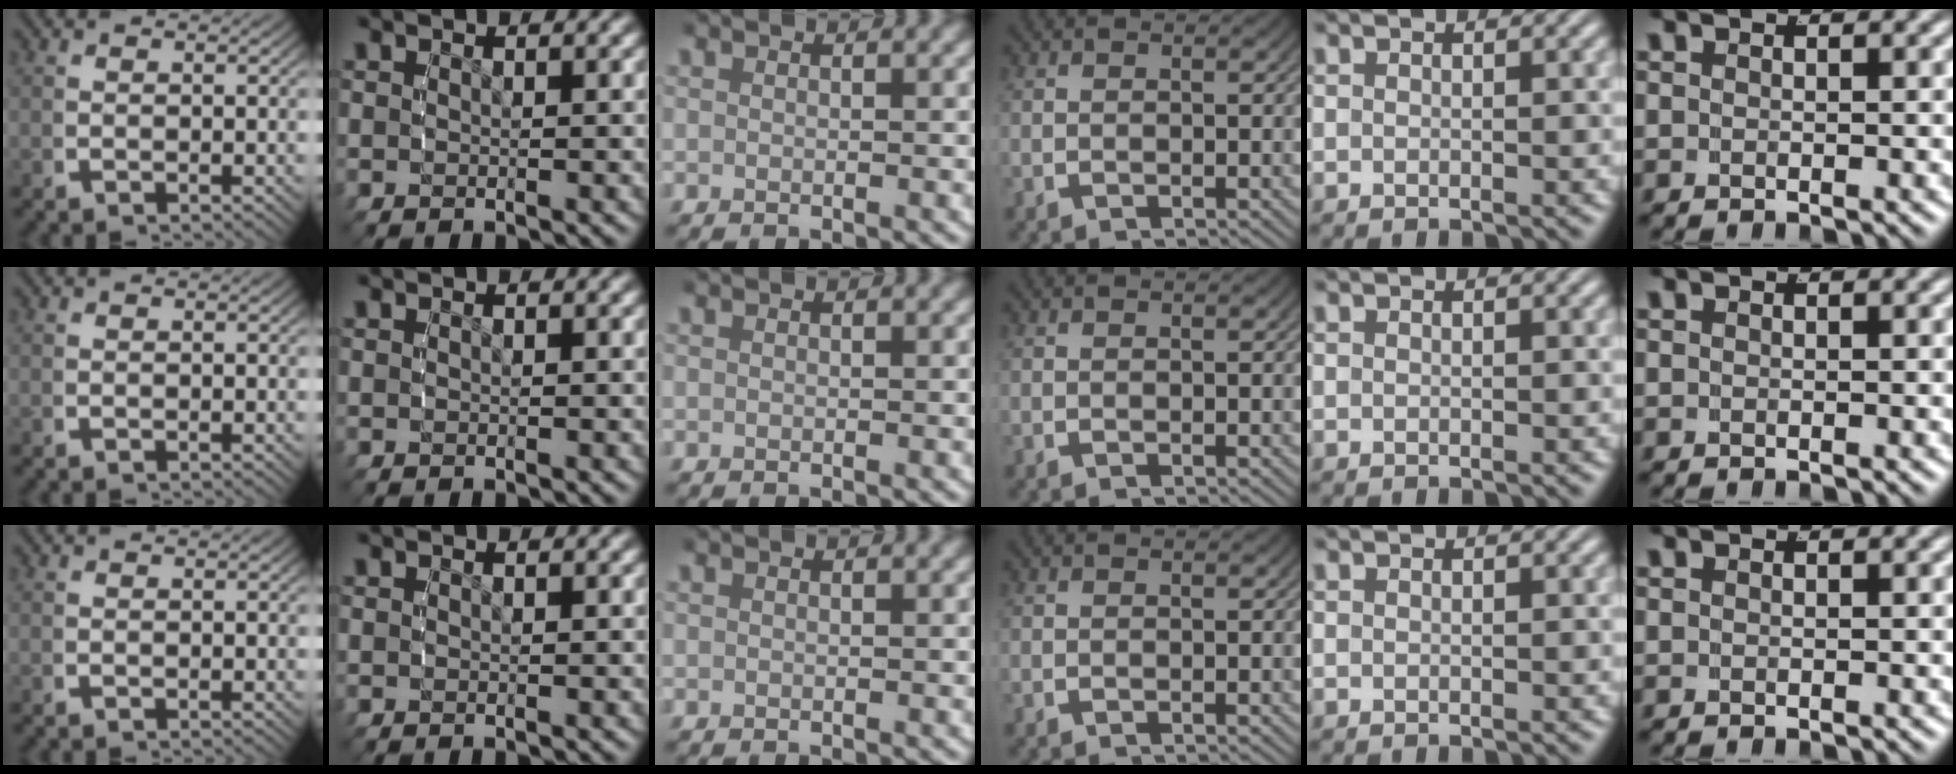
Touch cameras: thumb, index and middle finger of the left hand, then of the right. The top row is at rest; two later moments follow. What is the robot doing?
{"motion": "reach", "object": "jar lid"}